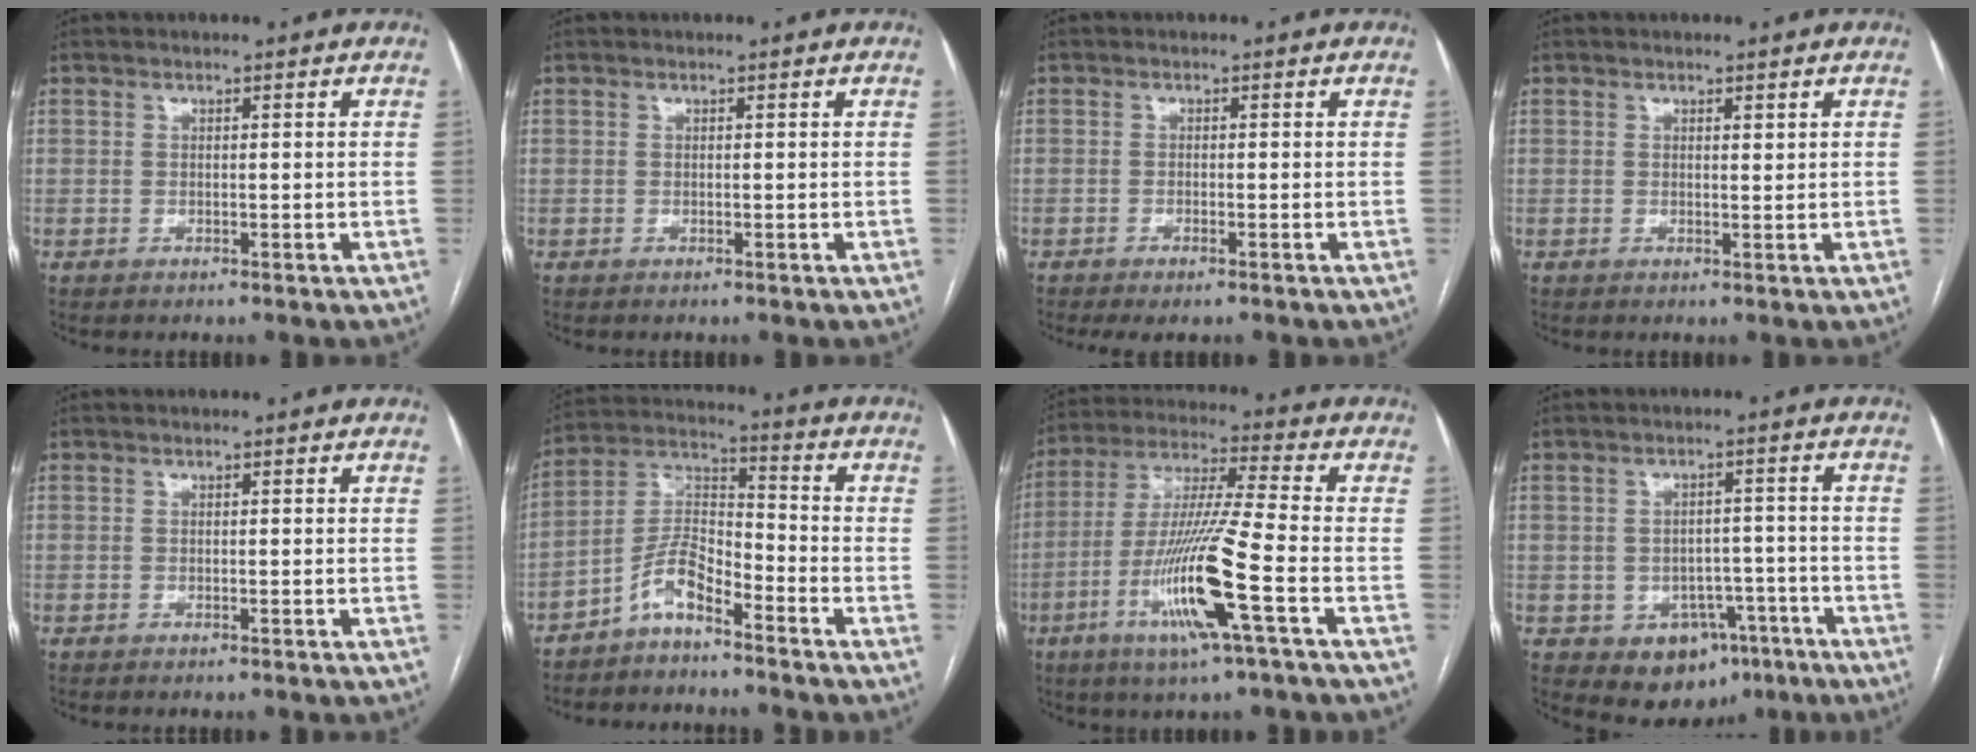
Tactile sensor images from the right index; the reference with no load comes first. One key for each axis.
{"total": 0.0}
{"total": 2.2, "fx": -1.5, "fy": 0.5, "fz": 1.6, "tx": -0.030, "ty": -0.004, "tz": -0.021}
{"total": 0.7, "fx": 0.5, "fy": 0.2, "fz": 0.5, "tx": -0.009, "ty": -0.003, "tz": 0.007}
{"total": 0.0}
{"total": 7.0, "fx": -5.0, "fy": 1.9, "fz": 4.6, "tx": -0.104, "ty": 0.017, "tz": -0.100}
{"total": 15.0, "fx": -5.5, "fy": -0.8, "fz": 13.9, "tx": -0.281, "ty": -0.017, "tz": -0.108}
{"total": 8.0, "fx": -3.9, "fy": 6.3, "fz": 3.1, "tx": -0.033, "ty": 0.021, "tz": -0.040}